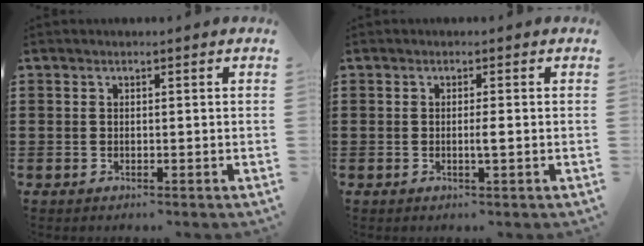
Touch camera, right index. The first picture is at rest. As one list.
[{"total": 1.6, "force": [-0.3, -0.1, 1.6], "torque": [-0.027, -0.004, -0.007]}]